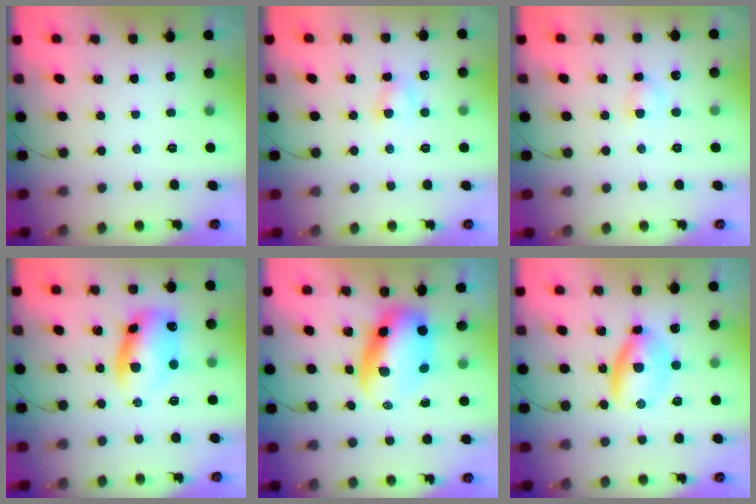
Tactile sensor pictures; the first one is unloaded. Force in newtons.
{"total": 3.9, "press": 3.7, "slide": 1.1}
{"total": 3.4, "press": 3.2, "slide": 1.2}
{"total": 10.3, "press": 10.2, "slide": 1.3}
{"total": 9.0, "press": 8.8, "slide": 1.9}
{"total": 6.5, "press": 6.5, "slide": 1.1}